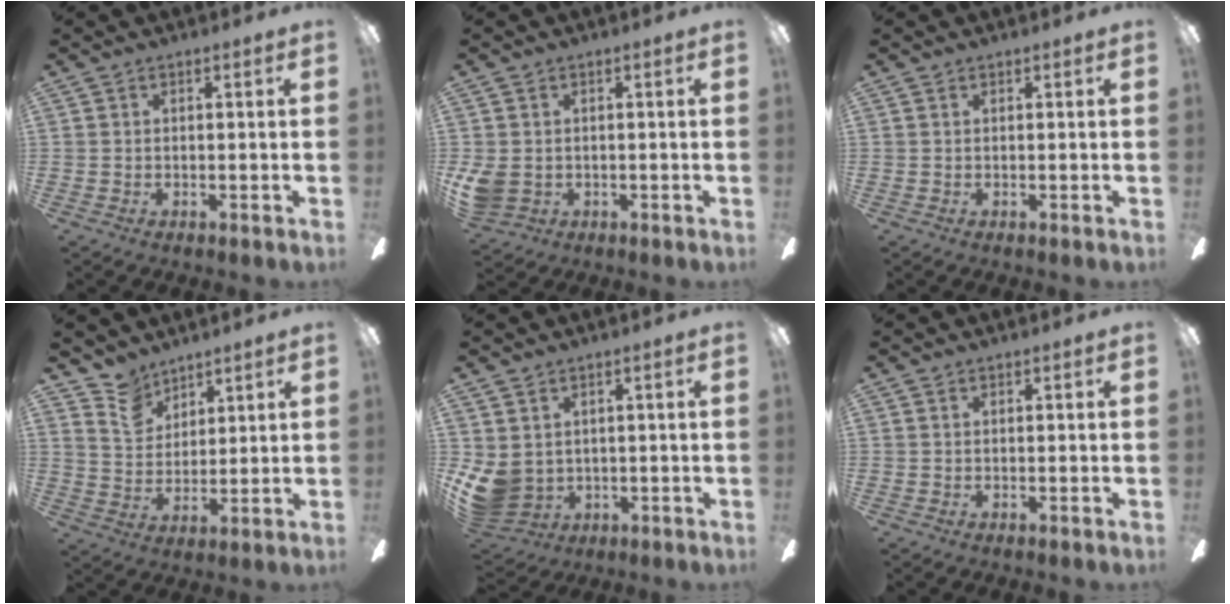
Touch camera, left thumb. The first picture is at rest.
{"total": 5.4, "force": [-0.1, 4.7, 2.8], "torque": [-0.077, 0.003, 0.000]}
{"total": 0.0}
{"total": 8.4, "force": [6.8, 4.6, 1.6], "torque": [-0.047, -0.033, 0.133]}
{"total": 7.0, "force": [1.0, 6.1, 3.3], "torque": [-0.099, -0.011, 0.023]}
{"total": 0.0}